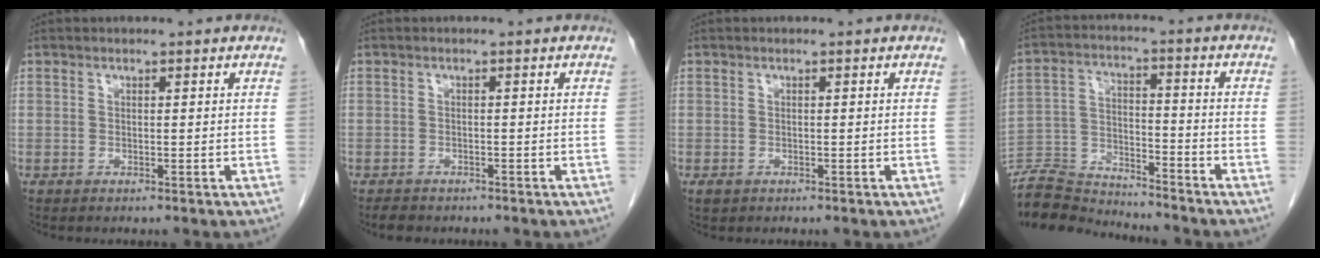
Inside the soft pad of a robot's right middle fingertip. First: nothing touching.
{"total": 2.9, "force": [-2.5, 1.2, 0.9], "torque": [-0.025, -0.006, -0.032]}
{"total": 0.9, "force": [-0.4, 0.6, 0.4], "torque": [-0.009, 0.000, -0.001]}
{"total": 11.6, "force": [-11.4, 1.3, 1.5], "torque": [-0.029, 0.015, -0.208]}